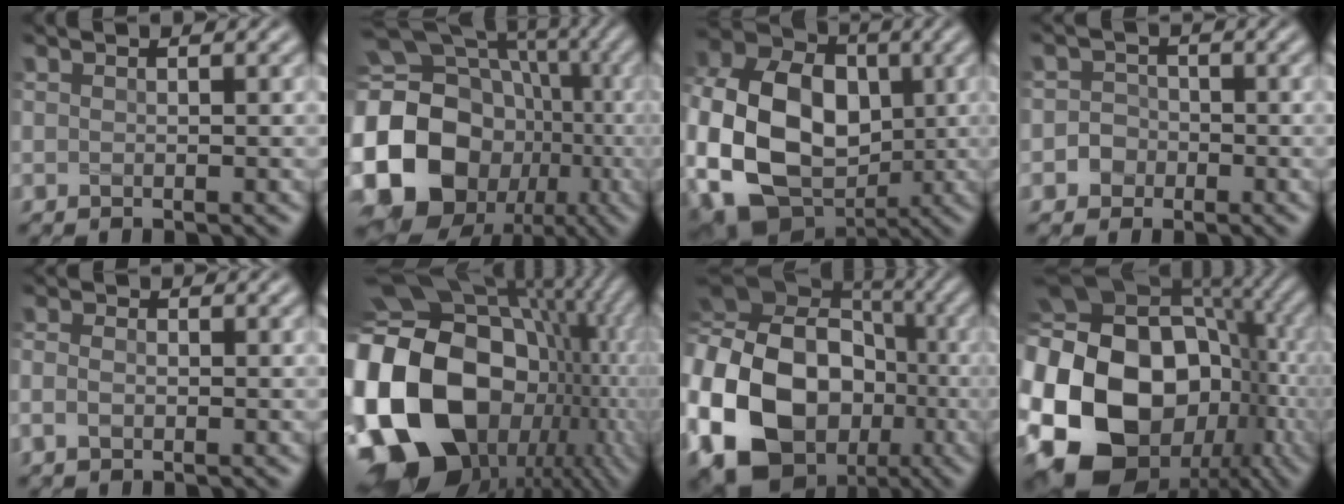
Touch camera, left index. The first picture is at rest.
{"total": 22.5, "force": [-3.5, 19.4, 10.8], "torque": [-0.221, -0.005, -0.098]}
{"total": 15.6, "force": [-2.4, 11.5, 10.2], "torque": [-0.212, -0.006, -0.033]}
{"total": 1.9, "force": [-0.7, 1.7, 0.4], "torque": [0.010, 0.007, -0.020]}
{"total": 1.5, "force": [-0.5, 1.0, 1.1], "torque": [-0.024, 0.004, -0.013]}
{"total": 22.7, "force": [-4.5, 17.8, 13.4], "torque": [-0.269, -0.033, -0.076]}
{"total": 22.7, "force": [-4.1, 19.4, 11.0], "torque": [-0.226, -0.015, -0.111]}
{"total": 22.5, "force": [-6.0, 17.1, 13.4], "torque": [-0.298, -0.024, -0.090]}